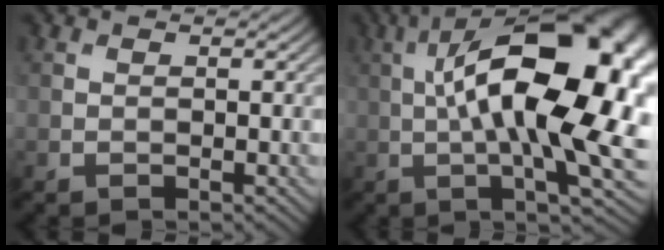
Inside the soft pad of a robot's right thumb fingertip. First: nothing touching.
{"total": 20.1, "force": [2.0, 7.6, 18.4], "torque": [-0.271, 0.029, 0.026]}